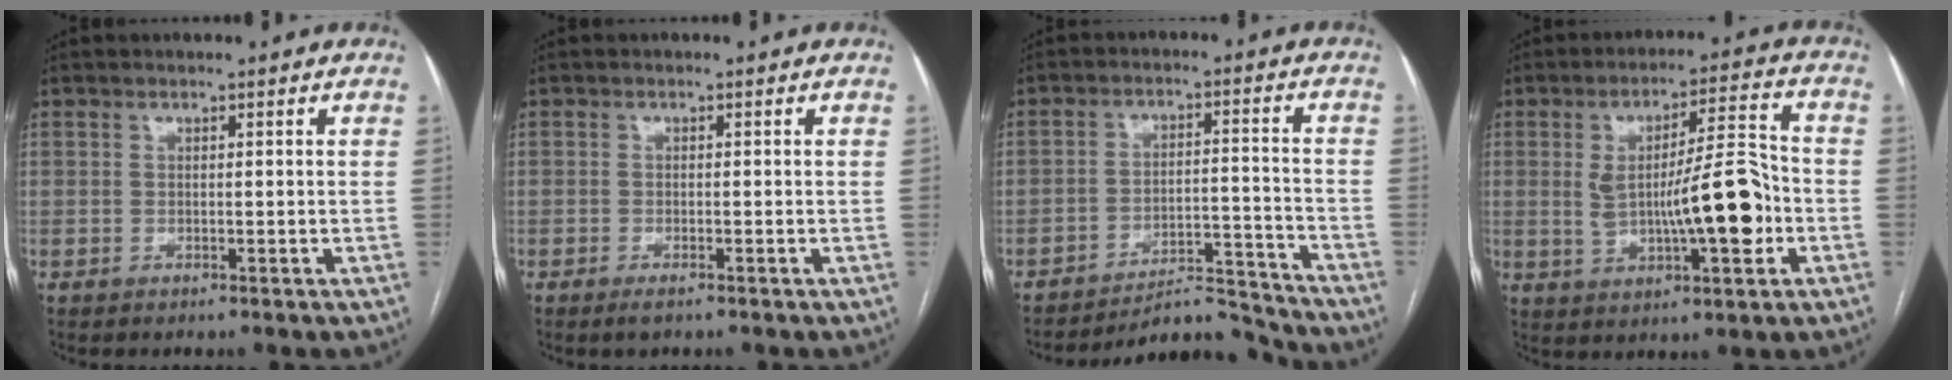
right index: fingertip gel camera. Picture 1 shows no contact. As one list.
[{"total": 1.6, "force": [-1.1, 0.2, 1.1], "torque": [-0.020, -0.003, -0.017]}, {"total": 9.3, "force": [-9.3, 0.3, -0.3], "torque": [0.009, 0.032, -0.146]}, {"total": 12.7, "force": [-1.6, 2.3, 12.3], "torque": [-0.206, 0.014, -0.019]}]